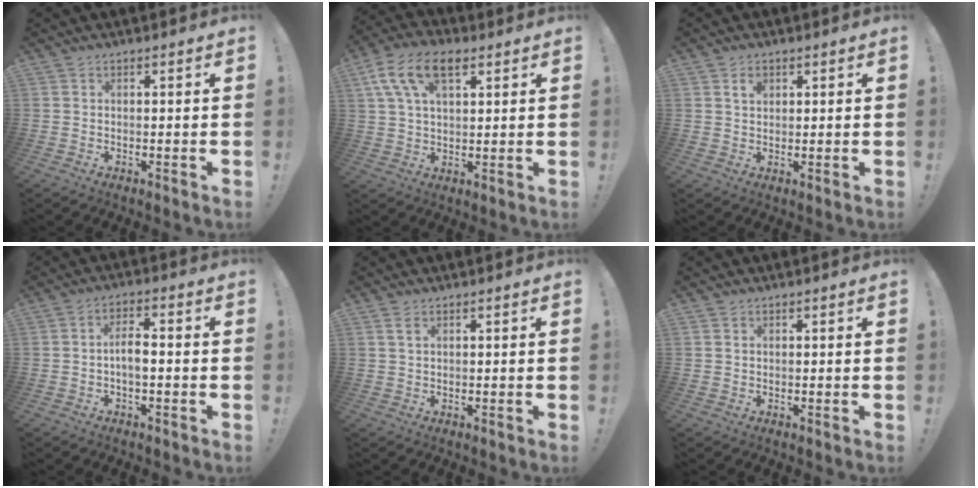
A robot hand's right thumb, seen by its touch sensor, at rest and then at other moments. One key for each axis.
{"total": 12.7, "fx": 5.7, "fy": 6.9, "fz": 9.0, "tx": -0.159, "ty": -0.006, "tz": 0.105}
{"total": 2.7, "fx": 1.3, "fy": 1.8, "fz": 1.5, "tx": -0.021, "ty": 0.000, "tz": 0.021}
{"total": 5.2, "fx": -0.9, "fy": 1.9, "fz": 4.8, "tx": -0.090, "ty": 0.005, "tz": -0.019}
{"total": 2.2, "fx": 1.1, "fy": 0.9, "fz": 1.7, "tx": -0.035, "ty": 0.002, "tz": 0.020}
{"total": 0.8, "fx": 0.5, "fy": 0.6, "fz": 0.2, "tx": -0.002, "ty": 0.001, "tz": 0.010}